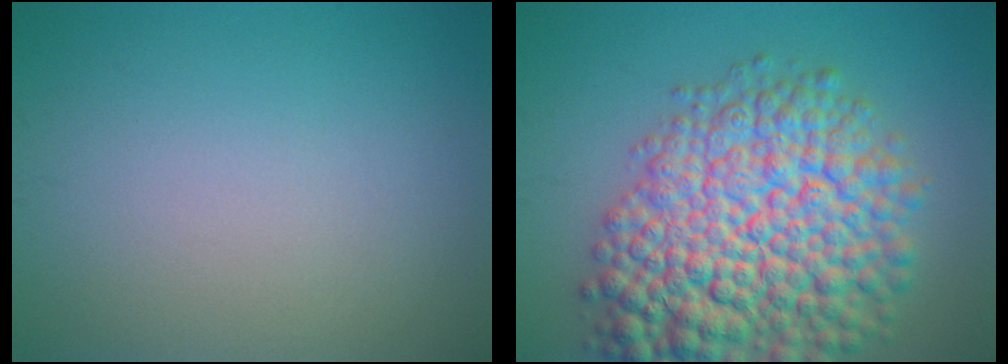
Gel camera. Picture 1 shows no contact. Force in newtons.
{"total": 12.9, "press": 12.9, "slide": 0.5}